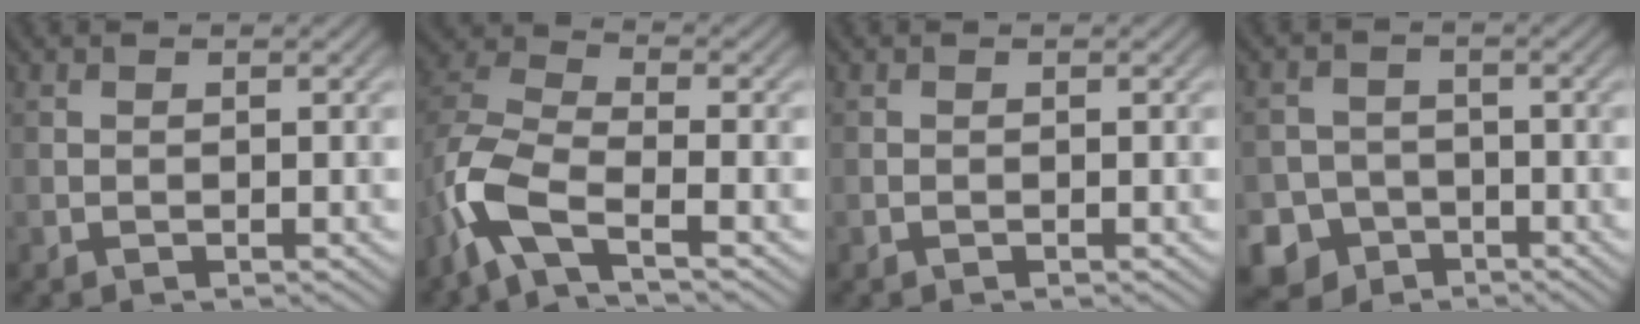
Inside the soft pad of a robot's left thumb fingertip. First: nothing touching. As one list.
[{"total": 8.0, "force": [-4.0, 3.2, 6.1], "torque": [-0.143, 0.001, -0.102]}, {"total": 0.0}, {"total": 6.0, "force": [-3.5, 4.8, 1.0], "torque": [-0.012, -0.009, -0.076]}]